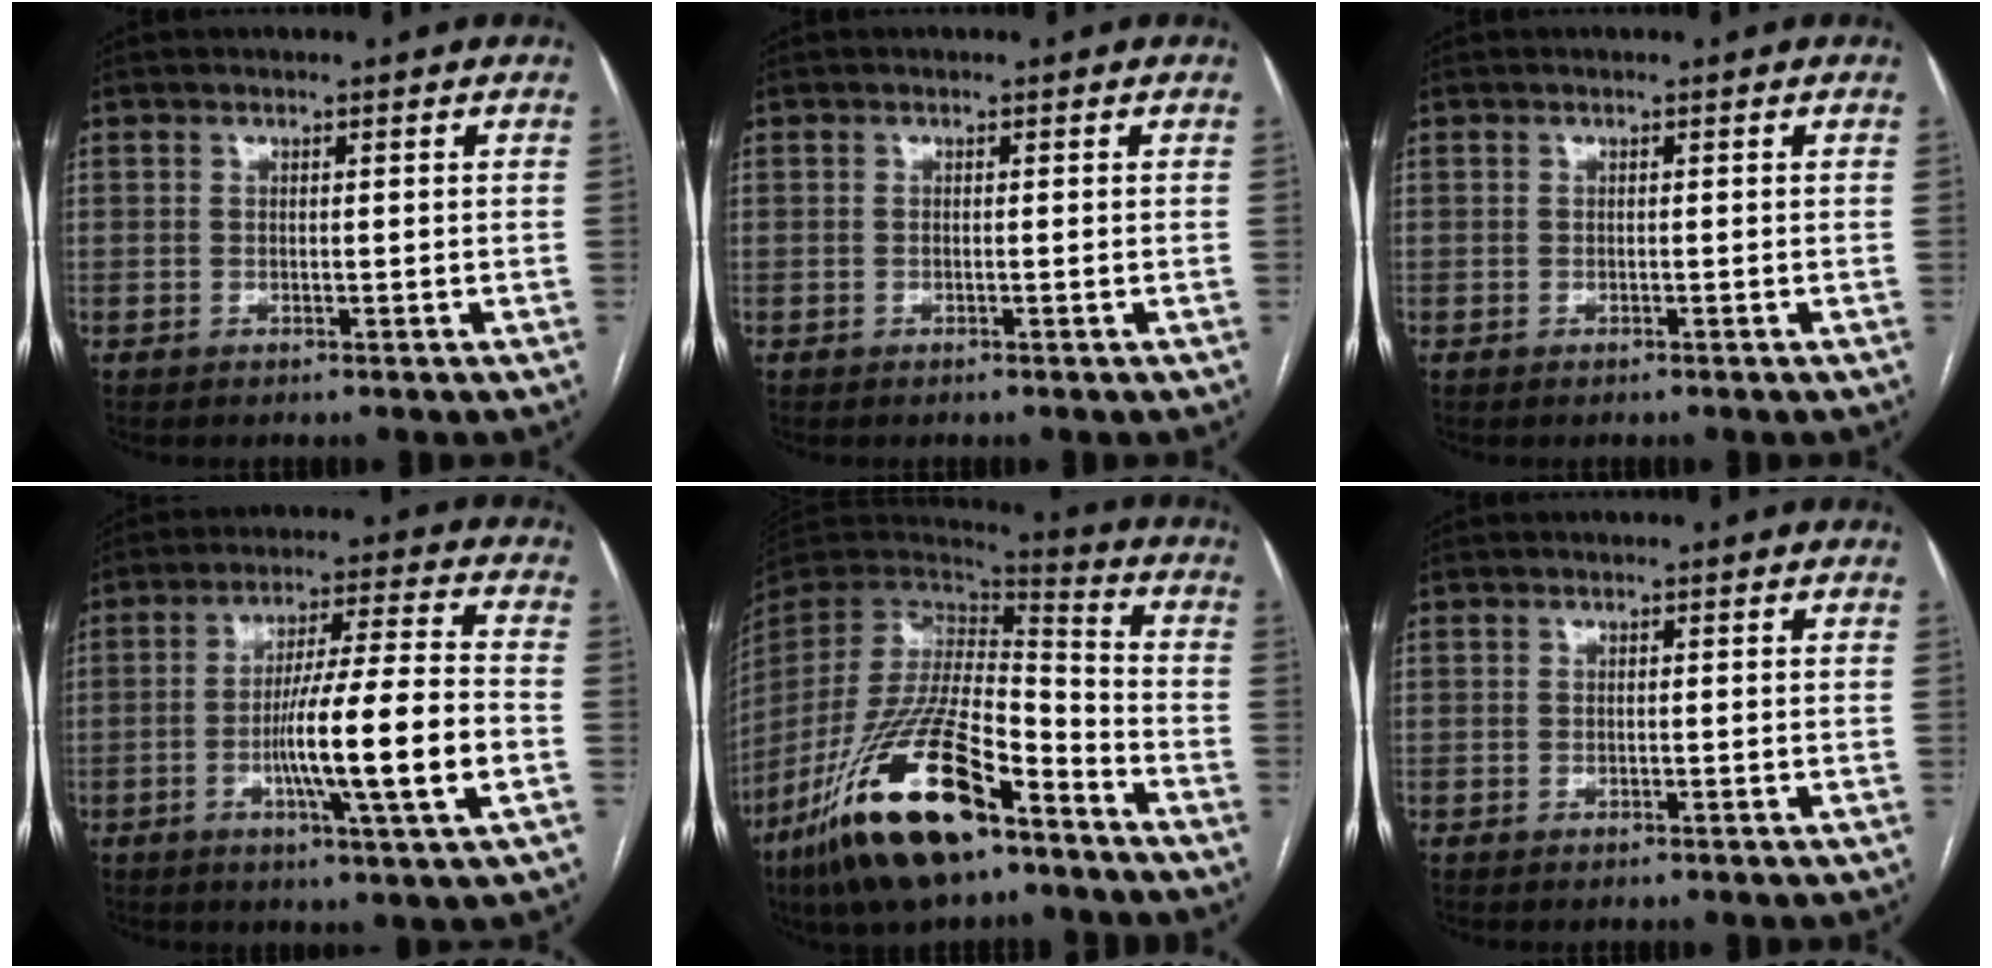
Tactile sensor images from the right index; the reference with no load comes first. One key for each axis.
{"total": 0.0}
{"total": 0.0}
{"total": 14.4, "fx": -3.6, "fy": -0.5, "fz": 13.9, "tx": -0.239, "ty": -0.005, "tz": -0.064}
{"total": 24.6, "fx": -15.3, "fy": 7.0, "fz": 17.9, "tx": -0.368, "ty": -0.033, "tz": -0.273}
{"total": 0.0}